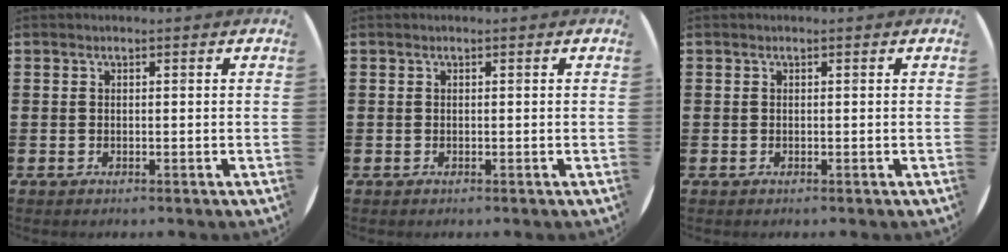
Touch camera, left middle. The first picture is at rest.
{"total": 0.0}
{"total": 0.0}